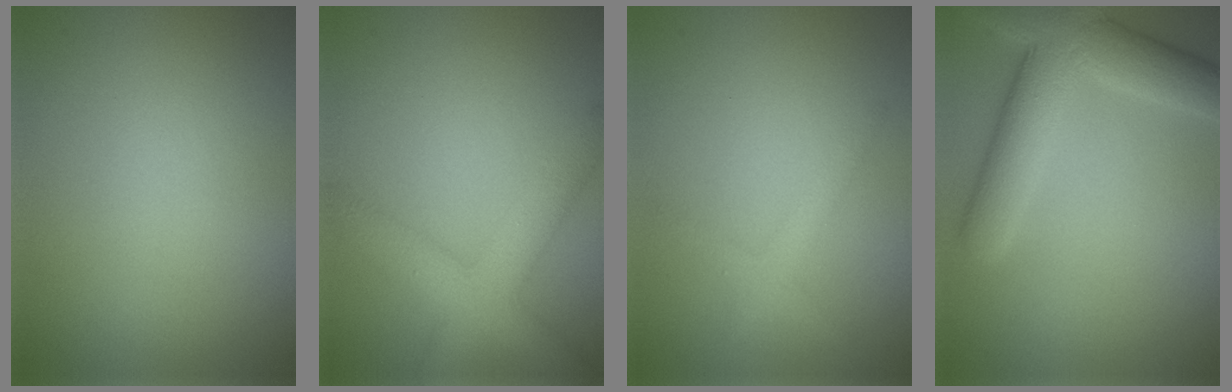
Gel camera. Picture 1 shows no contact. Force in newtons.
{"total": 5.5, "press": 5.5, "slide": 0.3}
{"total": 1.8, "press": 1.8, "slide": 0.1}
{"total": 7.5, "press": 7.5, "slide": 0.4}